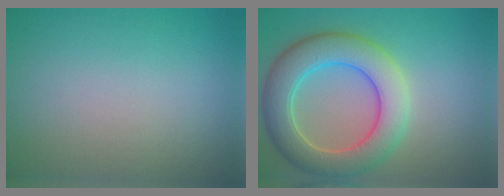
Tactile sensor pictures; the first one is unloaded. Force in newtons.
{"total": 7.5, "press": 7.5, "slide": 0.5}